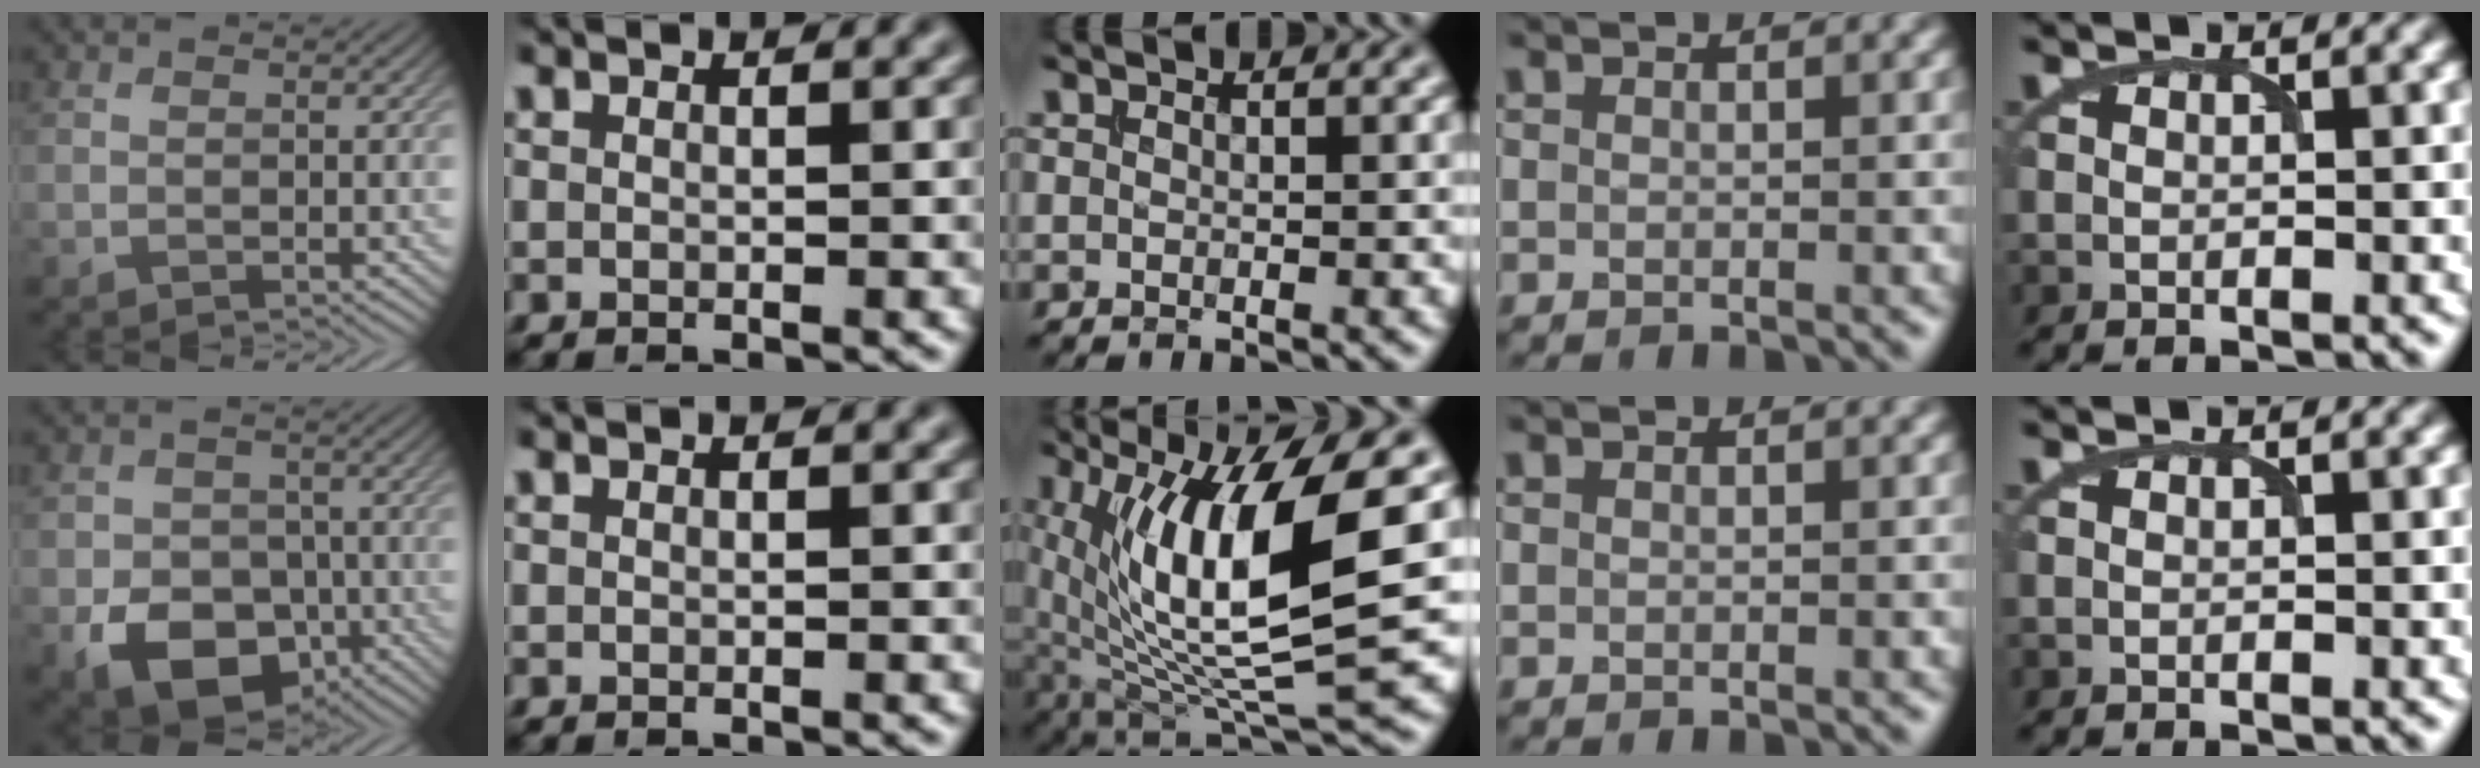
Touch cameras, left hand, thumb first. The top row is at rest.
{"thumb": {"total": 10.2, "force": [-4.4, 7.4, 5.5], "torque": [-0.099, -0.028, -0.080]}, "middle": {"total": 13.0, "force": [2.4, 3.8, 12.2], "torque": [-0.222, -0.012, 0.050]}}